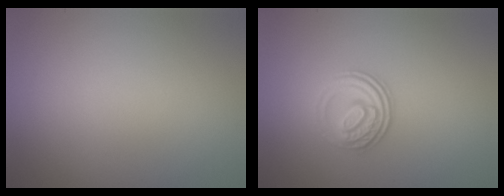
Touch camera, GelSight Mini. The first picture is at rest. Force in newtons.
{"total": 3.3, "press": 2.4, "slide": 2.2}